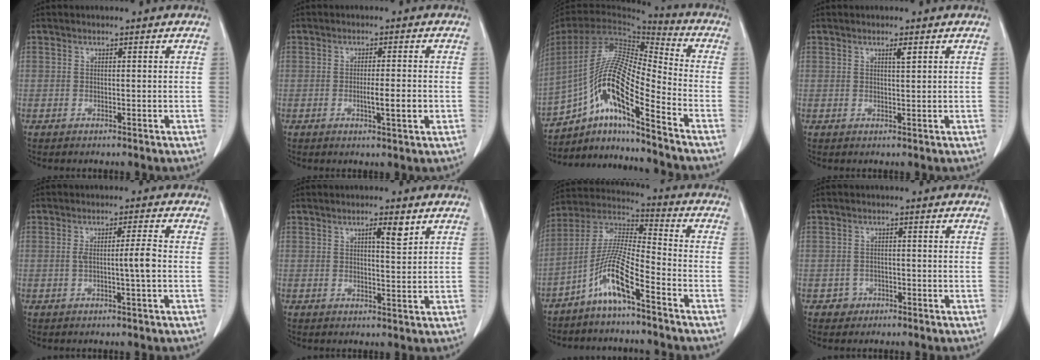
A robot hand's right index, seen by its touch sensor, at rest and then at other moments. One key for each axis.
{"total": 3.8, "fx": -0.9, "fy": 0.2, "fz": 3.7, "tx": -0.059, "ty": -0.003, "tz": -0.012}
{"total": 16.4, "fx": -9.7, "fy": 1.4, "fz": 13.1, "tx": -0.263, "ty": 0.007, "tz": -0.177}
{"total": 1.3, "fx": 0.7, "fy": 0.0, "fz": 1.1, "tx": -0.018, "ty": -0.003, "tz": 0.011}
{"total": 3.8, "fx": -0.5, "fy": -0.5, "fz": 3.7, "tx": -0.066, "ty": 0.002, "tz": -0.006}
{"total": 3.4, "fx": 1.8, "fy": 0.5, "fz": 2.8, "tx": -0.042, "ty": -0.003, "tz": 0.027}
{"total": 9.8, "fx": -5.8, "fy": 0.7, "fz": 7.9, "tx": -0.171, "ty": 0.003, "tz": -0.122}
{"total": 1.9, "fx": -0.9, "fy": 1.6, "fz": 0.0, "tx": 0.006, "ty": 0.010, "tz": -0.016}